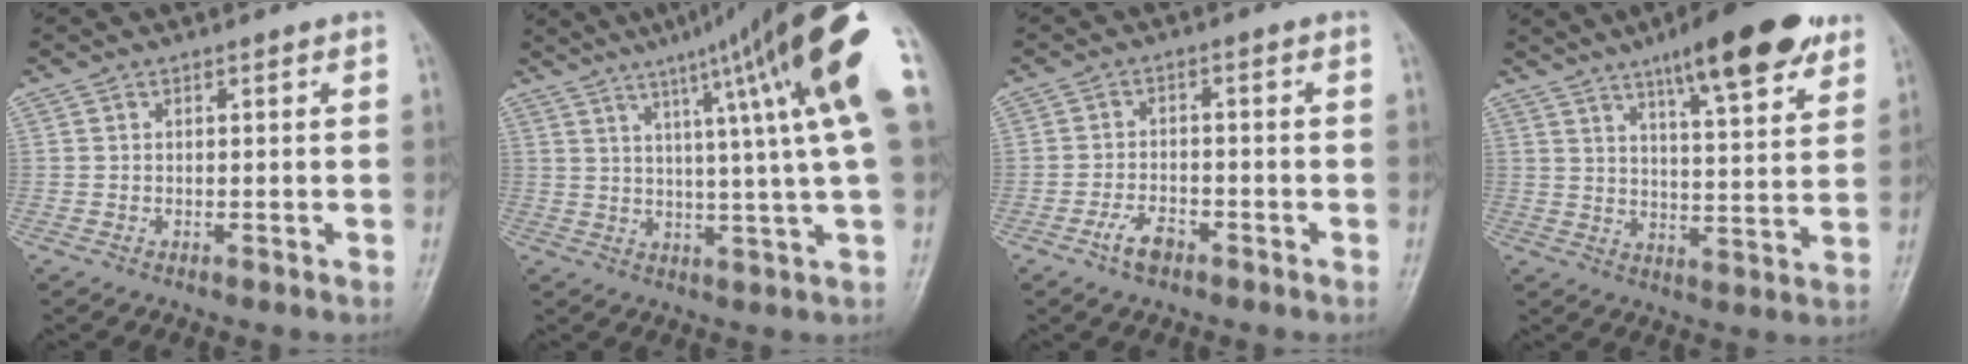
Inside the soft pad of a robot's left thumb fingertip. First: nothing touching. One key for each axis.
{"total": 21.8, "fx": 9.0, "fy": 0.5, "fz": 19.8, "tx": -0.273, "ty": -0.006, "tz": 0.116}
{"total": 4.3, "fx": -2.7, "fy": 2.2, "fz": 2.6, "tx": -0.048, "ty": 0.020, "tz": -0.051}
{"total": 17.1, "fx": 10.7, "fy": 4.3, "fz": 12.6, "tx": -0.156, "ty": -0.043, "tz": 0.158}